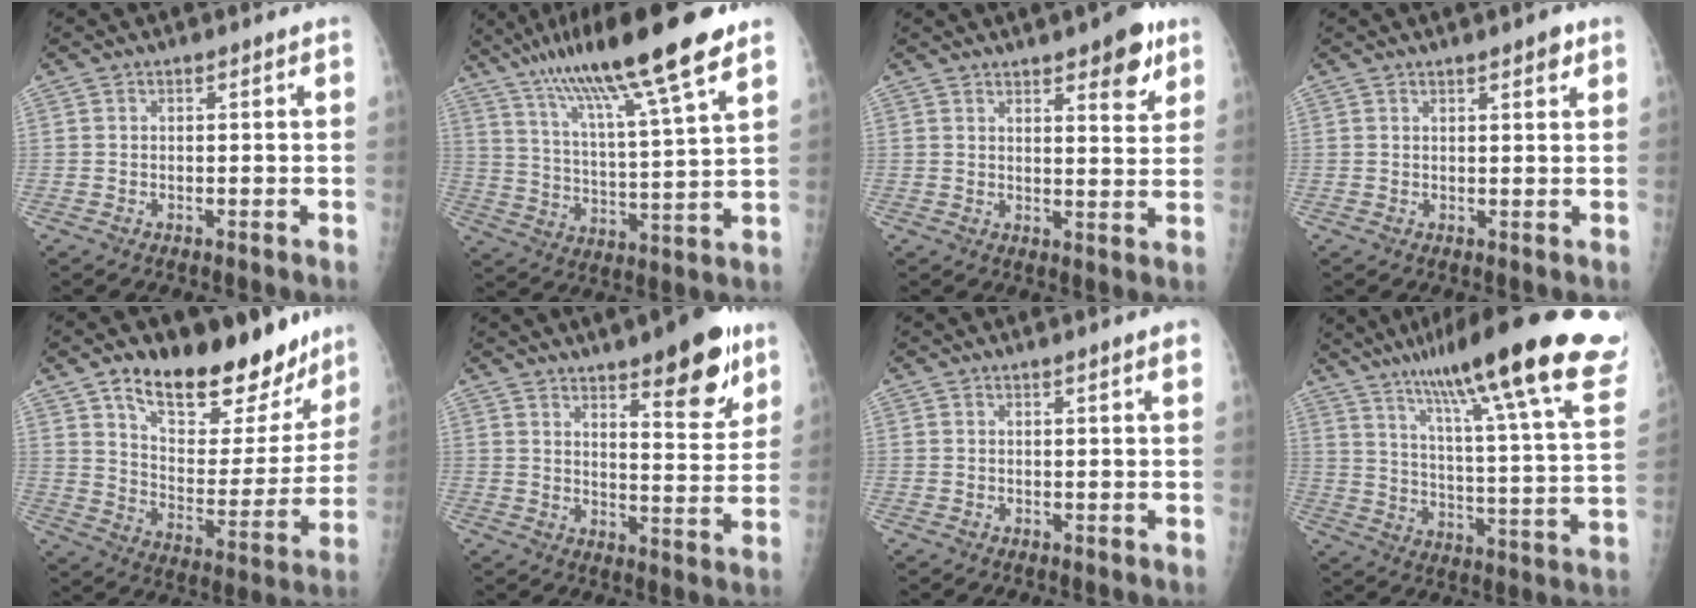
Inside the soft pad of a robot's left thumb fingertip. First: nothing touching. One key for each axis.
{"total": 21.0, "fx": 14.0, "fy": 2.1, "fz": 15.5, "tx": -0.263, "ty": -0.036, "tz": 0.239}
{"total": 8.3, "fx": 5.0, "fy": 2.8, "fz": 6.1, "tx": -0.060, "ty": -0.026, "tz": 0.066}
{"total": 2.5, "fx": 1.6, "fy": 0.7, "fz": 1.8, "tx": -0.017, "ty": -0.007, "tz": 0.020}
{"total": 23.7, "fx": 17.1, "fy": 10.5, "fz": 12.6, "tx": -0.130, "ty": -0.087, "tz": 0.266}
{"total": 14.7, "fx": 9.1, "fy": 4.2, "fz": 10.7, "tx": -0.114, "ty": -0.054, "tz": 0.133}
{"total": 2.2, "fx": 1.5, "fy": -0.1, "fz": 1.6, "tx": -0.019, "ty": -0.002, "tz": 0.021}
{"total": 31.4, "fx": 21.6, "fy": 3.8, "fz": 22.5, "tx": -0.305, "ty": -0.067, "tz": 0.311}